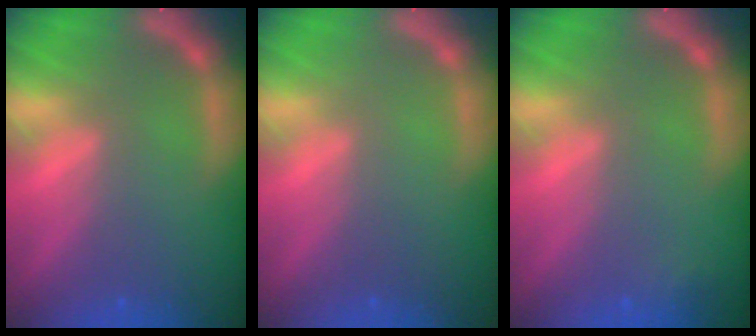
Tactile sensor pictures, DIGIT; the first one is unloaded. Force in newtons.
{"total": 0.0}
{"total": 0.9}